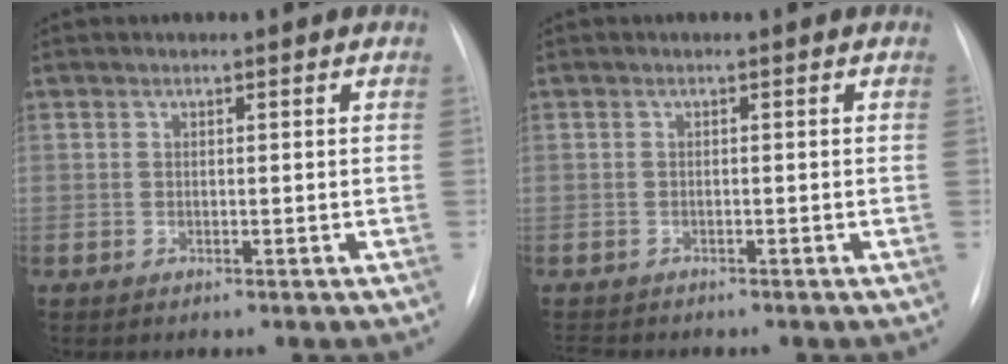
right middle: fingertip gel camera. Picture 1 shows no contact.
{"total": 2.1, "force": [-2.0, 0.5, 0.4], "torque": [-0.005, -0.008, -0.030]}